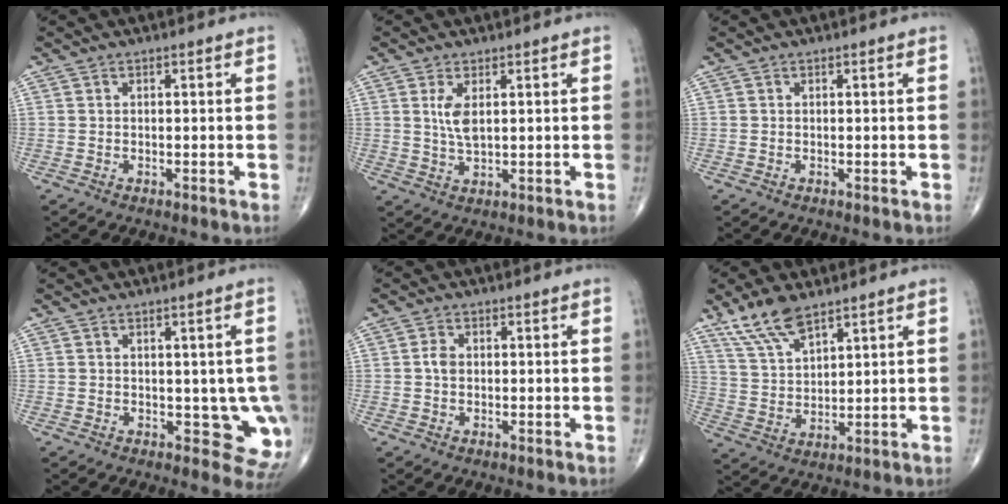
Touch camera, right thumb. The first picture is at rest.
{"total": 4.0, "force": [1.2, 1.6, 3.5], "torque": [-0.070, -0.008, 0.029]}
{"total": 0.0}
{"total": 6.7, "force": [-0.4, 3.8, 5.5], "torque": [-0.019, -0.005, 0.001]}
{"total": 2.0, "force": [0.1, 1.5, 1.4], "torque": [-0.024, 0.004, -0.001]}
{"total": 9.0, "force": [6.5, 3.3, 5.3], "torque": [-0.099, -0.024, 0.135]}